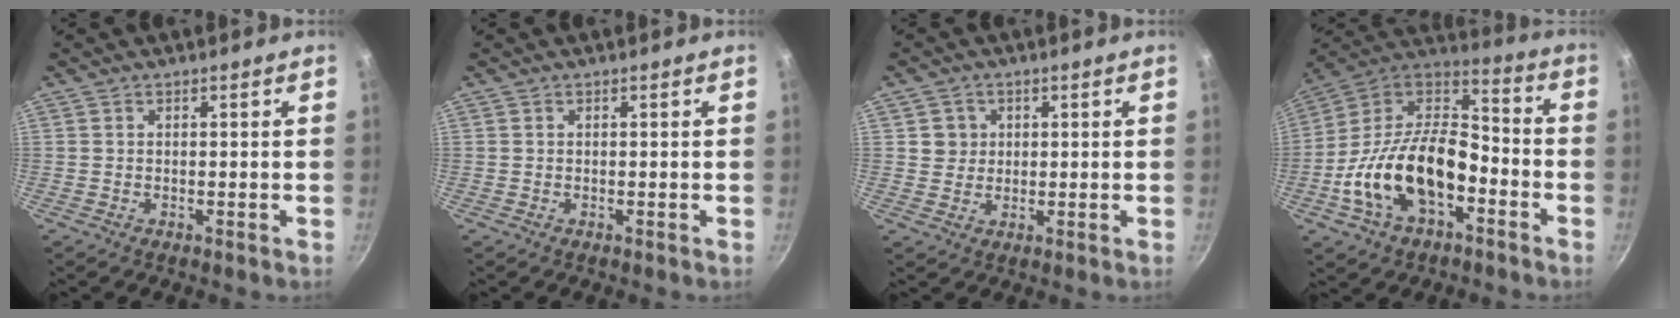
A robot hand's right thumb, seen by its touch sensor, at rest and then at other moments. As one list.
[{"total": 0.0}, {"total": 3.6, "force": [0.9, 3.5, 0.6], "torque": [0.015, 0.006, 0.014]}, {"total": 22.0, "force": [-6.9, 12.5, 16.7], "torque": [-0.283, 0.059, -0.137]}]